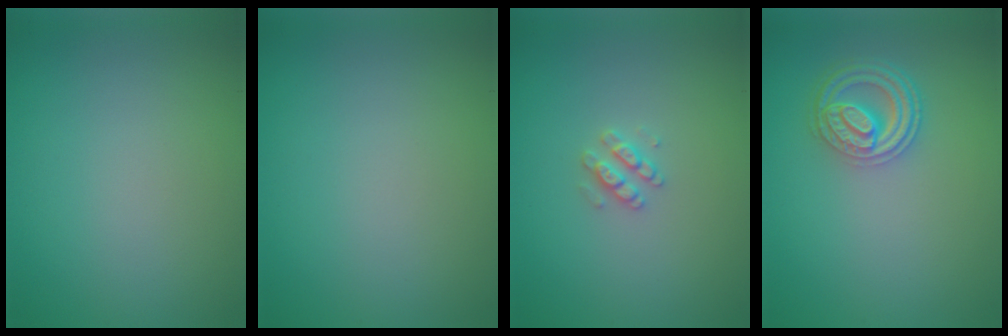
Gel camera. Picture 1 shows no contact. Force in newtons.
{"total": 0.0}
{"total": 1.6, "press": 1.6, "slide": 0.3}
{"total": 4.5, "press": 3.6, "slide": 2.7}